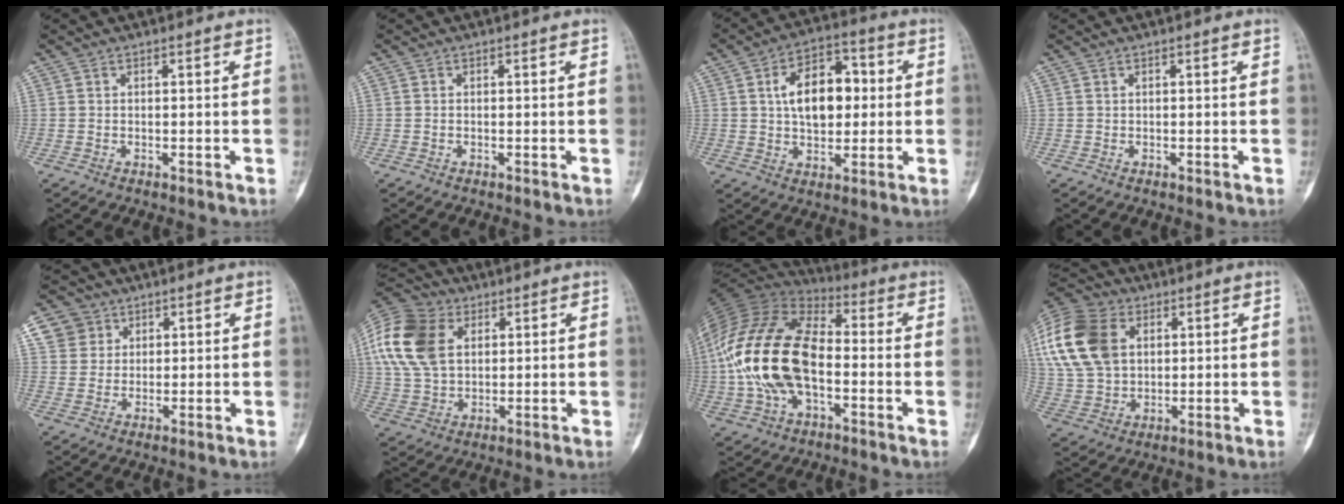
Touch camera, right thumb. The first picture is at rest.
{"total": 0.0}
{"total": 12.6, "force": [1.6, 7.8, 9.8], "torque": [-0.128, 0.018, 0.022]}
{"total": 0.0}
{"total": 6.3, "force": [2.6, 5.6, 0.9], "torque": [0.010, 0.000, 0.049]}
{"total": 17.2, "force": [5.0, 12.0, 11.2], "torque": [-0.229, 0.007, 0.090]}
{"total": 21.8, "force": [-2.1, 12.7, 17.6], "torque": [-0.359, 0.023, -0.043]}
{"total": 19.9, "force": [5.6, 14.2, 12.7], "torque": [-0.264, 0.011, 0.103]}